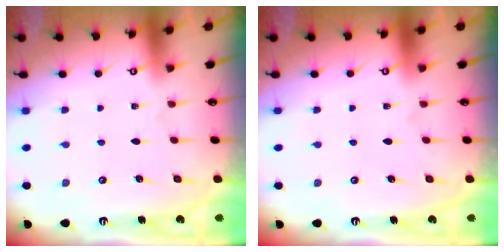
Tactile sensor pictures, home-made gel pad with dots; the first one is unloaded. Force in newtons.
{"total": 0.0}